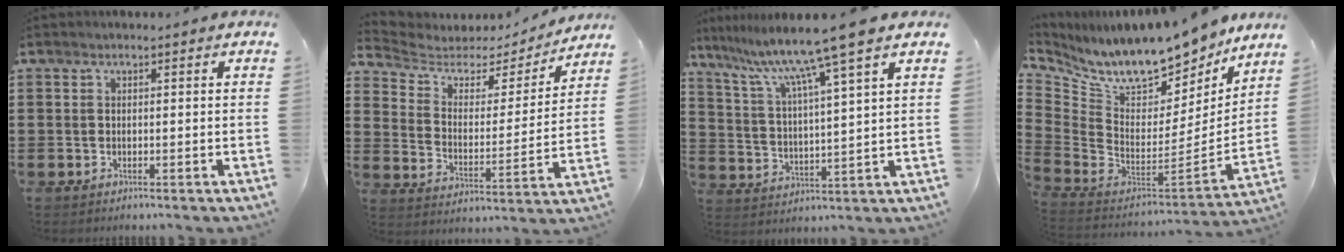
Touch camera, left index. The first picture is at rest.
{"total": 4.3, "force": [3.4, 2.4, 1.0], "torque": [-0.049, -0.020, 0.051]}
{"total": 10.2, "force": [7.8, -1.1, 6.5], "torque": [-0.154, -0.045, 0.121]}
{"total": 11.2, "force": [9.9, 2.5, 4.8], "torque": [-0.118, -0.097, 0.169]}